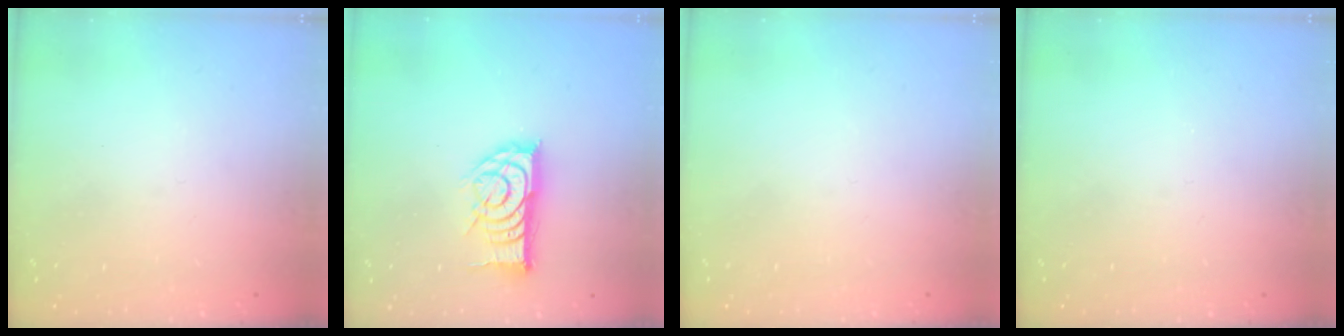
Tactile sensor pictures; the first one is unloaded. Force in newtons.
{"total": 13.9, "press": 13.9, "slide": 0.6}
{"total": 1.8, "press": 1.7, "slide": 0.1}
{"total": 0.0}